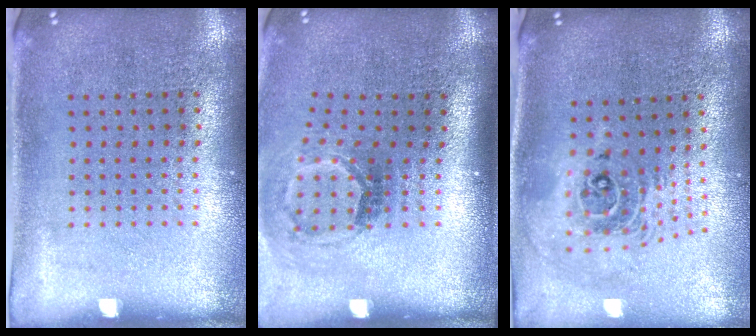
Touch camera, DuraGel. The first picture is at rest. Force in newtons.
{"total": 1.8, "press": 1.1, "slide": 1.4}
{"total": 2.2, "press": 1.7, "slide": 1.5}